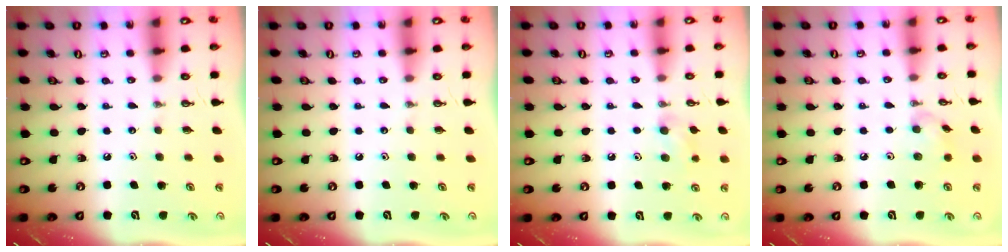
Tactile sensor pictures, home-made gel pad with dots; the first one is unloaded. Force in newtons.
{"total": 0.0}
{"total": 8.0, "press": 7.8, "slide": 1.7}
{"total": 5.9, "press": 5.8, "slide": 1.2}